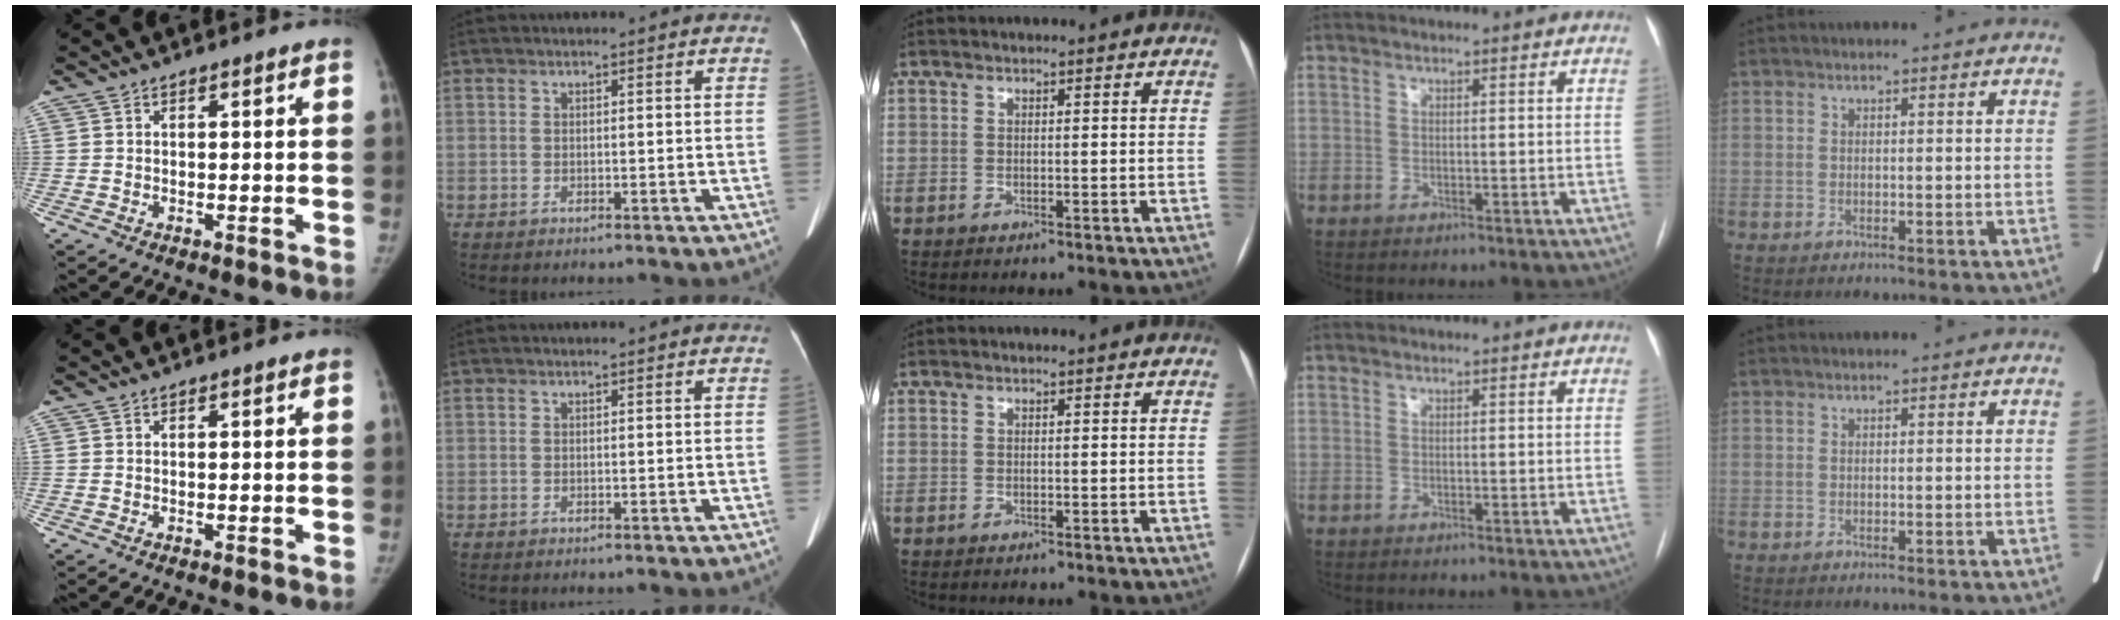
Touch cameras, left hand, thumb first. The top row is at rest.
{}